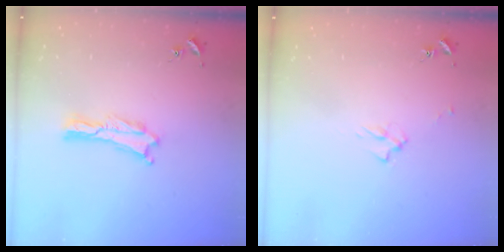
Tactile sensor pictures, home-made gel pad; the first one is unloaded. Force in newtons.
{"total": 2.5, "press": 2.5, "slide": 0.4}